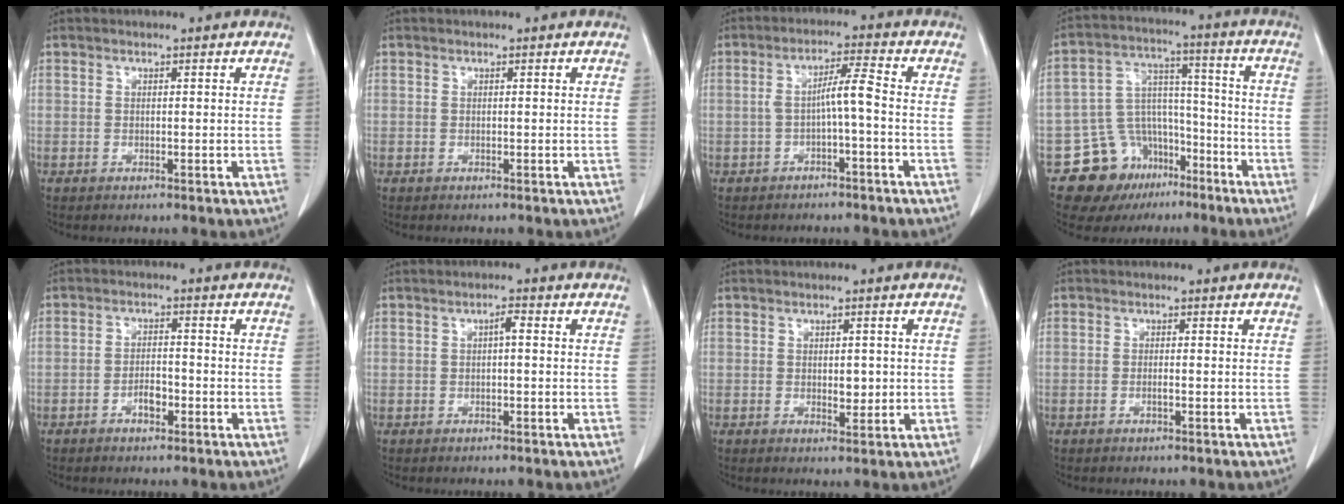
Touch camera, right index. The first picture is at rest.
{"total": 0.0}
{"total": 4.5, "force": [-1.2, -0.1, 4.3], "torque": [-0.076, 0.018, -0.017]}
{"total": 13.0, "force": [-7.9, 9.6, 3.7], "torque": [-0.059, 0.069, -0.113]}
{"total": 3.0, "force": [-1.7, 1.3, 2.2], "torque": [-0.037, 0.006, -0.030]}
{"total": 1.5, "force": [0.1, 0.3, 1.5], "torque": [-0.027, 0.005, 0.002]}
{"total": 2.5, "force": [-0.1, 1.3, 2.1], "torque": [-0.030, -0.001, 0.003]}
{"total": 0.8, "force": [-0.4, 0.0, 0.7], "torque": [-0.014, 0.001, -0.008]}